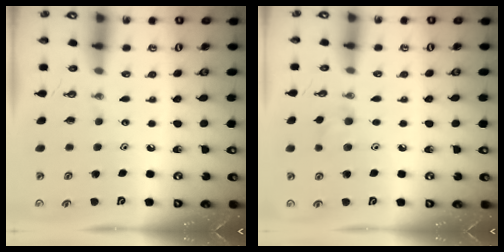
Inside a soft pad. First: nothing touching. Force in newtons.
{"total": 7.0, "press": 6.9, "slide": 1.2}